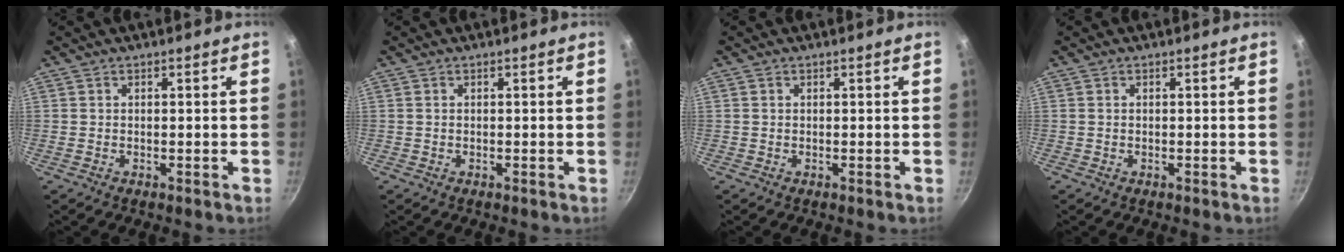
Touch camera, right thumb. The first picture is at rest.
{"total": 0.0}
{"total": 0.0}
{"total": 0.0}